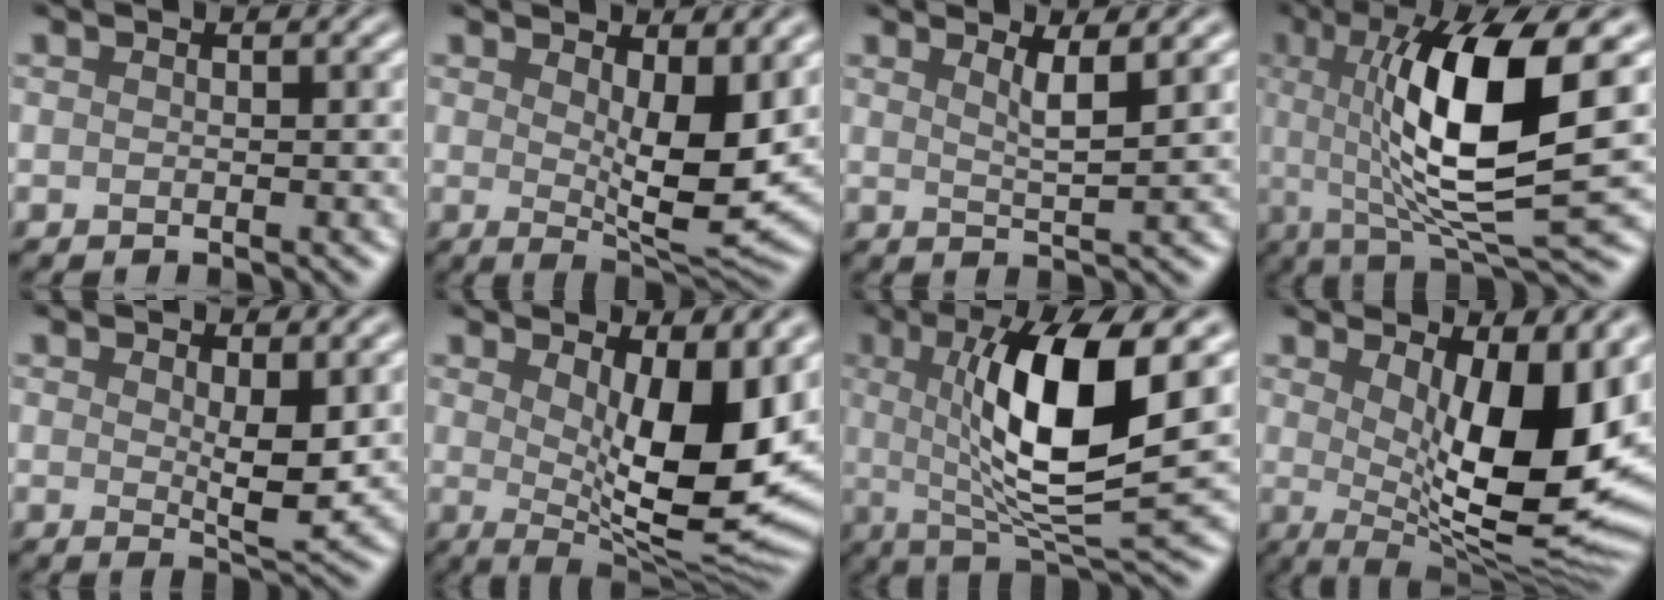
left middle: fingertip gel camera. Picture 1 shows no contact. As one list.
[{"total": 6.7, "force": [1.4, 2.2, 6.1], "torque": [-0.097, -0.017, 0.030]}, {"total": 2.6, "force": [1.3, 0.6, 2.2], "torque": [-0.027, -0.002, 0.020]}, {"total": 11.5, "force": [1.3, 2.8, 11.1], "torque": [-0.168, -0.002, 0.026]}, {"total": 3.2, "force": [0.8, 0.9, 3.0], "torque": [-0.049, -0.009, 0.017]}, {"total": 11.1, "force": [2.0, 3.9, 10.2], "torque": [-0.143, -0.021, 0.036]}, {"total": 10.6, "force": [1.6, 2.6, 10.1], "torque": [-0.156, -0.008, 0.033]}, {"total": 13.1, "force": [2.6, 4.8, 11.9], "torque": [-0.148, -0.017, 0.043]}]